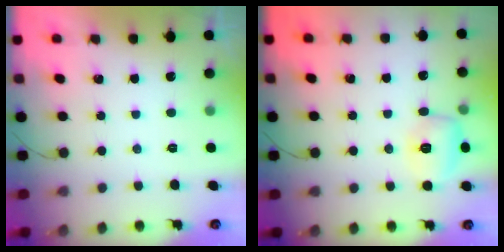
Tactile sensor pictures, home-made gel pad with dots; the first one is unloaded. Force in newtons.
{"total": 7.5, "press": 7.4, "slide": 1.6}